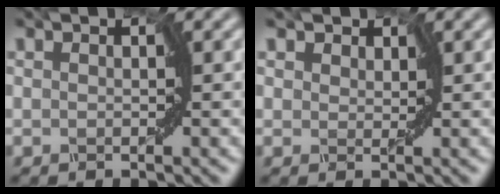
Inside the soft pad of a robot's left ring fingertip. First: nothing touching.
{"total": 1.6, "force": [1.2, 0.9, 0.6], "torque": [-0.018, 0.002, 0.012]}